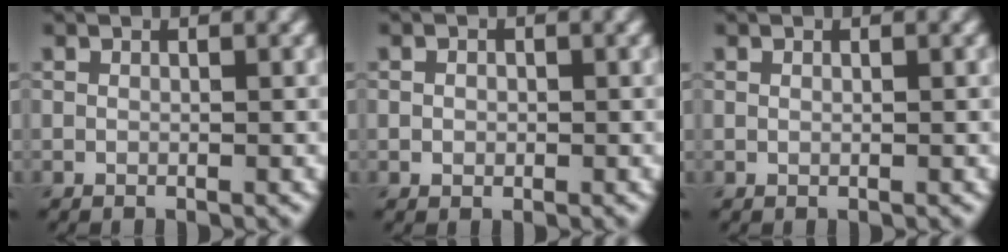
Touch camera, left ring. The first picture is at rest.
{"total": 0.8, "force": [0.0, 0.7, 0.4], "torque": [-0.004, -0.001, -0.002]}
{"total": 0.0}